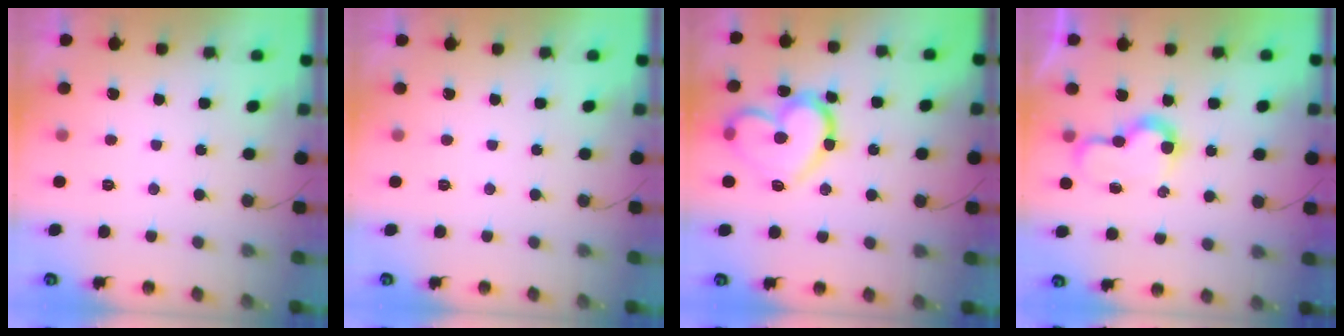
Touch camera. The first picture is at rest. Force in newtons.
{"total": 1.8, "press": 1.8, "slide": 0.1}
{"total": 18.4, "press": 18.4, "slide": 1.0}
{"total": 7.6, "press": 7.6, "slide": 0.5}